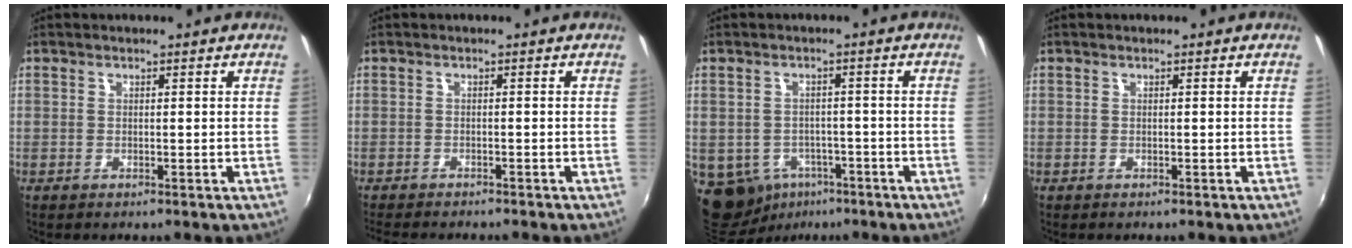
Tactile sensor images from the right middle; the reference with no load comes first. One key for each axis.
{"total": 4.9, "fx": -4.5, "fy": 0.5, "fz": 1.7, "tx": -0.042, "ty": -0.016, "tz": -0.072}
{"total": 9.0, "fx": -4.4, "fy": 7.1, "fz": 3.5, "tx": -0.099, "ty": -0.009, "tz": -0.049}
{"total": 0.0}